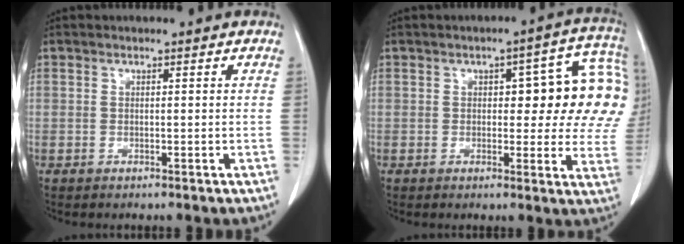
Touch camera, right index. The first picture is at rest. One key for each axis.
{"total": 14.1, "fx": 2.6, "fy": 5.5, "fz": 12.7, "tx": -0.141, "ty": 0.030, "tz": 0.025}